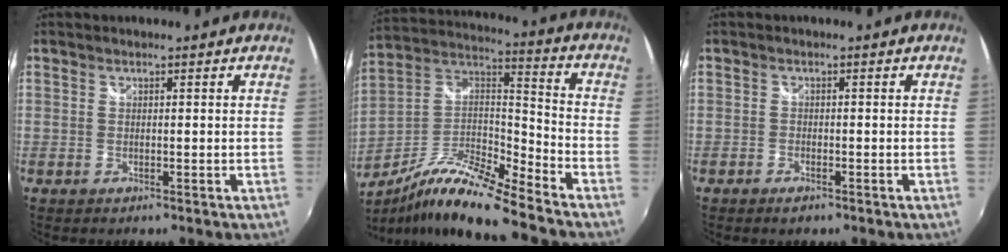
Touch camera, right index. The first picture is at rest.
{"total": 17.0, "force": [-12.8, 1.1, 11.1], "torque": [-0.205, -0.020, -0.245]}
{"total": 1.9, "force": [-1.4, 0.9, 0.9], "torque": [-0.025, -0.002, -0.028]}